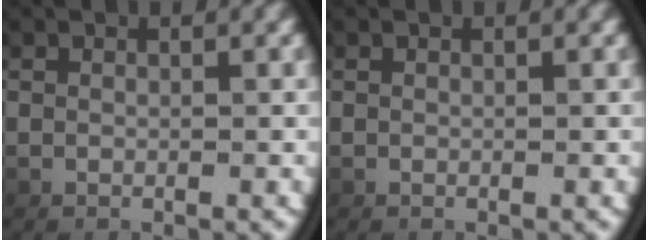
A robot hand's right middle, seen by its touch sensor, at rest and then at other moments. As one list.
[{"total": 0.0}]